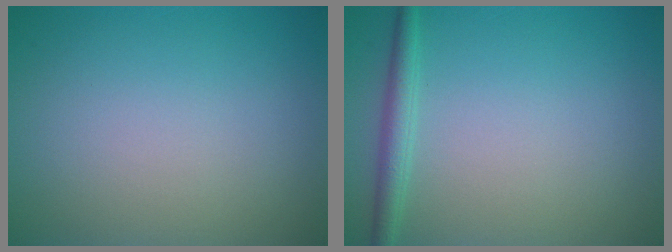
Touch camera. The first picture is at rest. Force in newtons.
{"total": 2.0, "press": 2.0, "slide": 0.1}